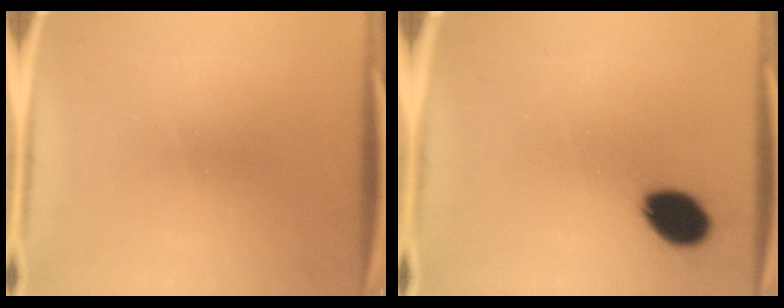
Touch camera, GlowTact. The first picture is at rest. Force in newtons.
{"total": 9.8}